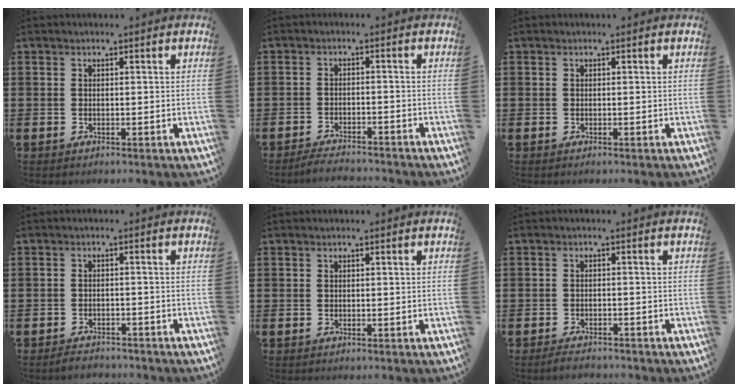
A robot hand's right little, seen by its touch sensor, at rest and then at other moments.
{"total": 2.3, "force": [-2.3, 0.1, 0.1], "torque": [-0.007, 0.004, -0.048]}
{"total": 0.0}
{"total": 1.7, "force": [-1.7, 0.2, 0.0], "torque": [-0.007, 0.002, -0.035]}
{"total": 0.0}
{"total": 1.5, "force": [-1.5, 0.2, 0.4], "torque": [-0.010, 0.002, -0.029]}